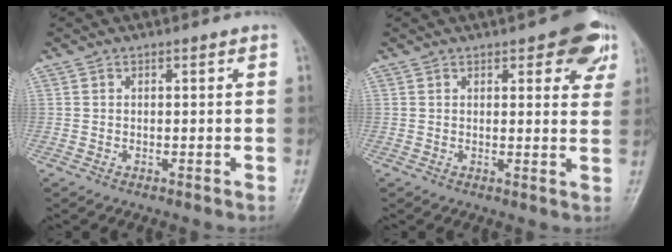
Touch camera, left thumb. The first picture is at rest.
{"total": 8.5, "force": [4.5, 3.5, 6.3], "torque": [-0.043, -0.014, 0.049]}